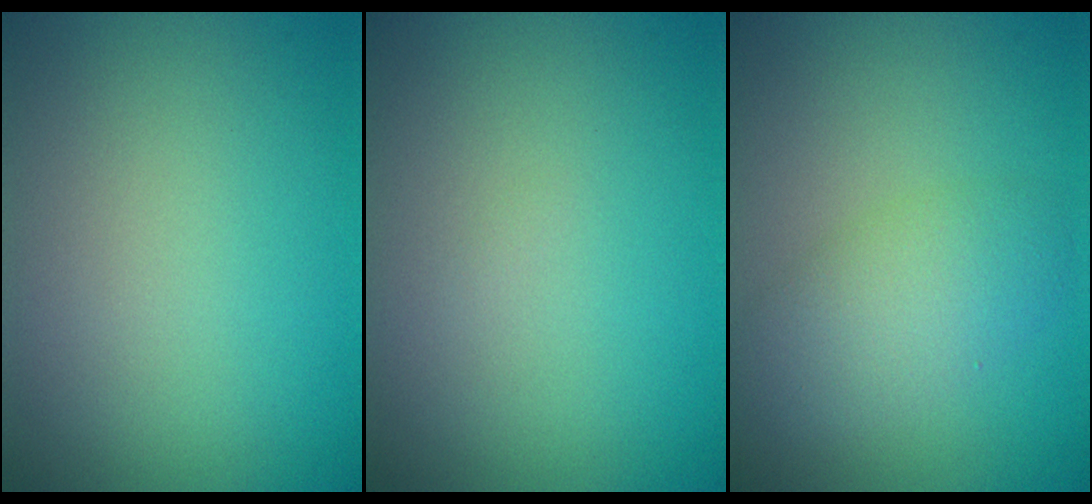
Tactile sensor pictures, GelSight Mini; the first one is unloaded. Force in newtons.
{"total": 0.0}
{"total": 3.5, "press": 3.5, "slide": 0.1}